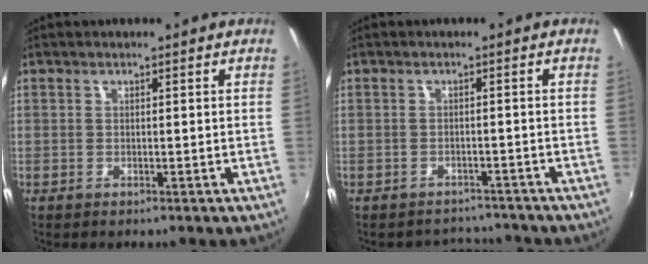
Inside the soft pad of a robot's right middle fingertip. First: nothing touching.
{"total": 4.9, "force": [-4.6, 1.6, -0.1], "torque": [-0.007, 0.006, -0.066]}